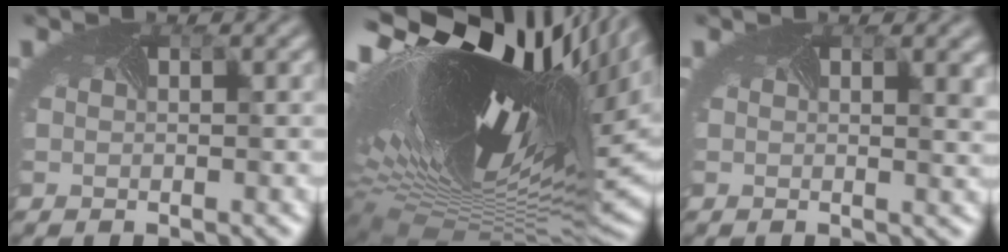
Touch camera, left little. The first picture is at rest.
{"total": 19.0, "force": [5.0, 9.2, 15.9], "torque": [-0.318, -0.017, 0.126]}
{"total": 3.0, "force": [1.0, 1.2, 2.5], "torque": [-0.012, -0.001, 0.014]}